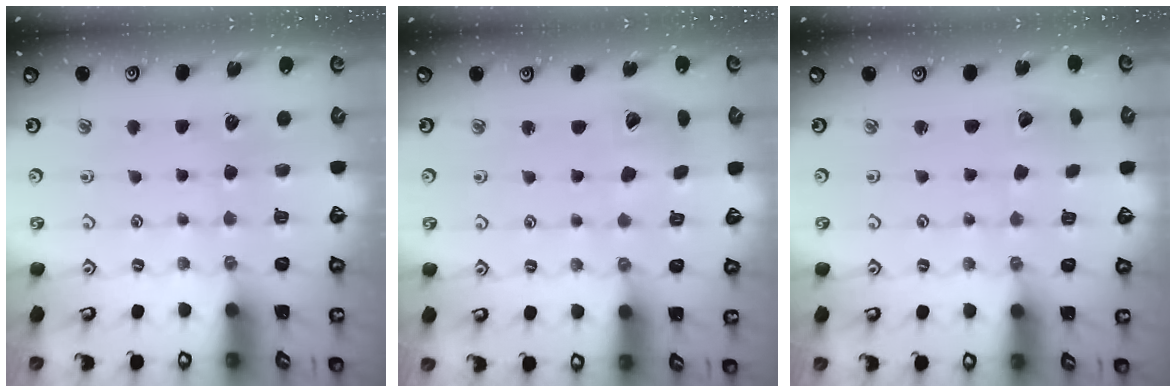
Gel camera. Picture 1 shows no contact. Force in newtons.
{"total": 7.2, "press": 7.1, "slide": 1.0}
{"total": 2.1, "press": 2.1, "slide": 0.2}